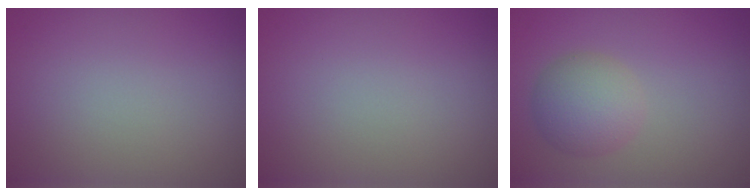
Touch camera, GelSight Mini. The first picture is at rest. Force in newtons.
{"total": 0.0}
{"total": 4.0, "press": 4.0, "slide": 0.2}